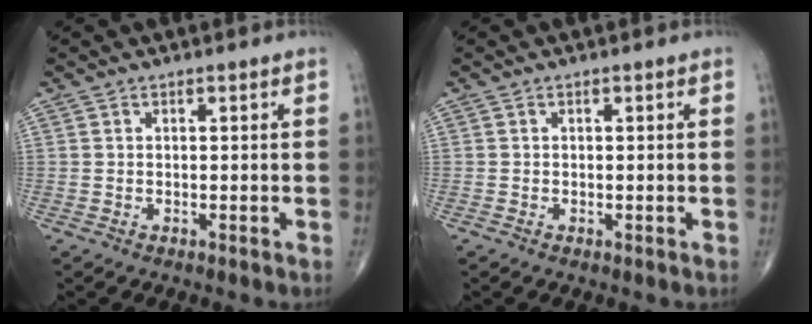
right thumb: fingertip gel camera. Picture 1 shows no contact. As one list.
[{"total": 0.0}]